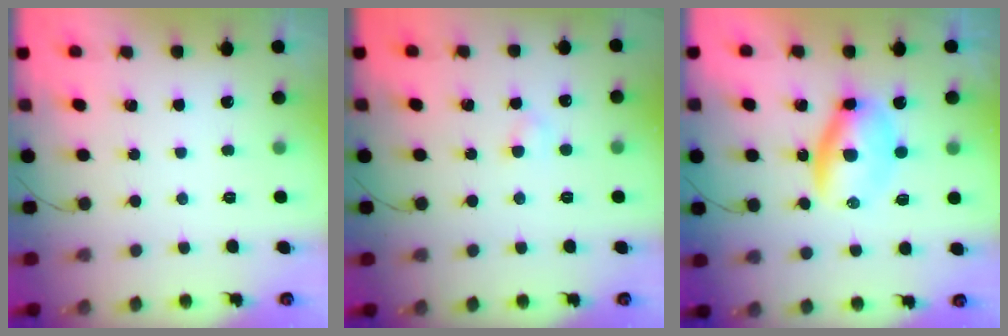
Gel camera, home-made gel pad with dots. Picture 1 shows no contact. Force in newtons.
{"total": 2.3, "press": 2.1, "slide": 0.8}
{"total": 6.1, "press": 6.0, "slide": 1.3}